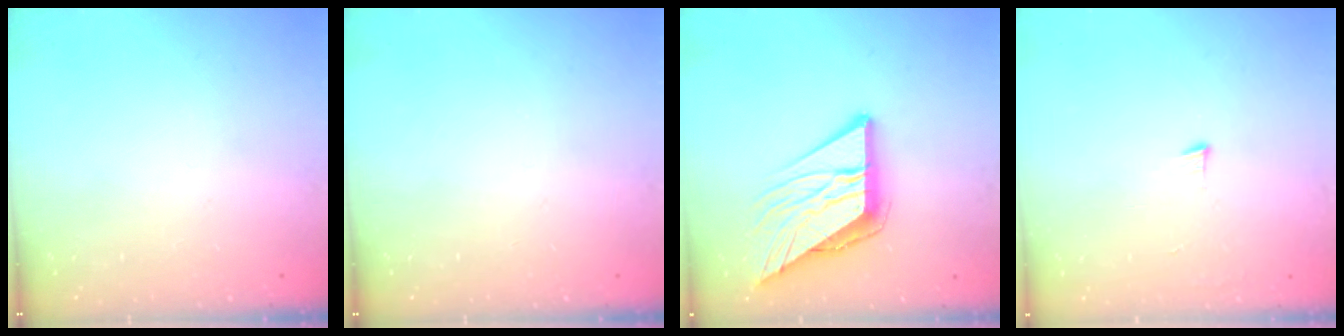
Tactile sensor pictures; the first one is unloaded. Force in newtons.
{"total": 0.0}
{"total": 13.7, "press": 13.6, "slide": 1.6}
{"total": 3.2, "press": 3.2, "slide": 0.4}